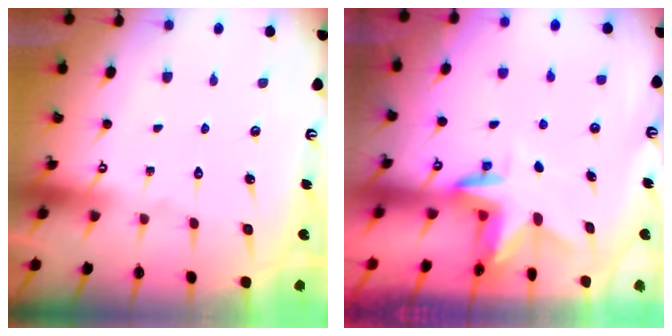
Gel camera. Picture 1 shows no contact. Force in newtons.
{"total": 2.8, "press": 2.8, "slide": 0.1}